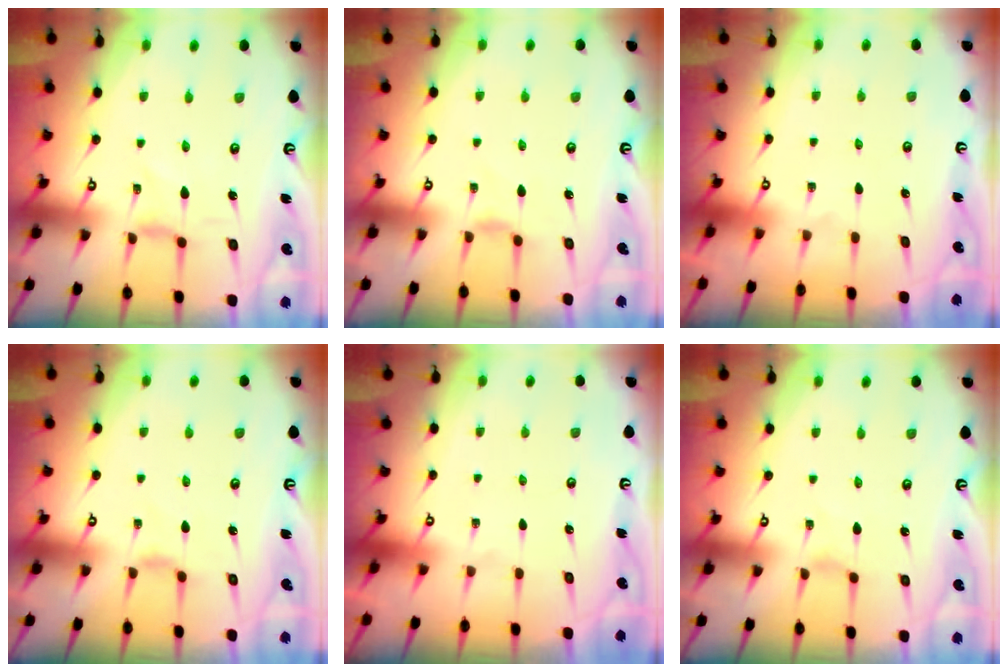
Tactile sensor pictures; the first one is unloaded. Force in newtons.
{"total": 1.0, "press": 0.9, "slide": 0.4}
{"total": 0.0}
{"total": 1.1, "press": 1.1, "slide": 0.4}
{"total": 0.0}
{"total": 0.0}